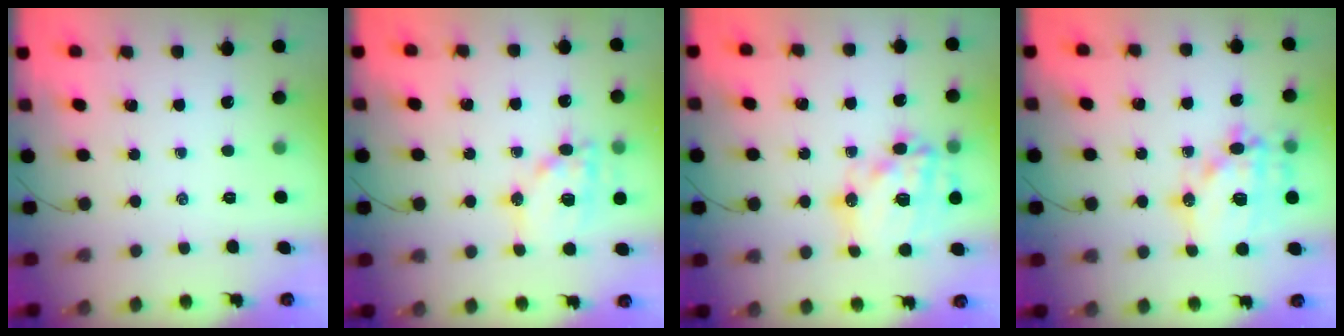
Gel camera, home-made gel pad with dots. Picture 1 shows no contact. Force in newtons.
{"total": 13.4, "press": 13.2, "slide": 2.2}
{"total": 20.2, "press": 19.8, "slide": 4.2}
{"total": 17.0, "press": 16.6, "slide": 3.5}